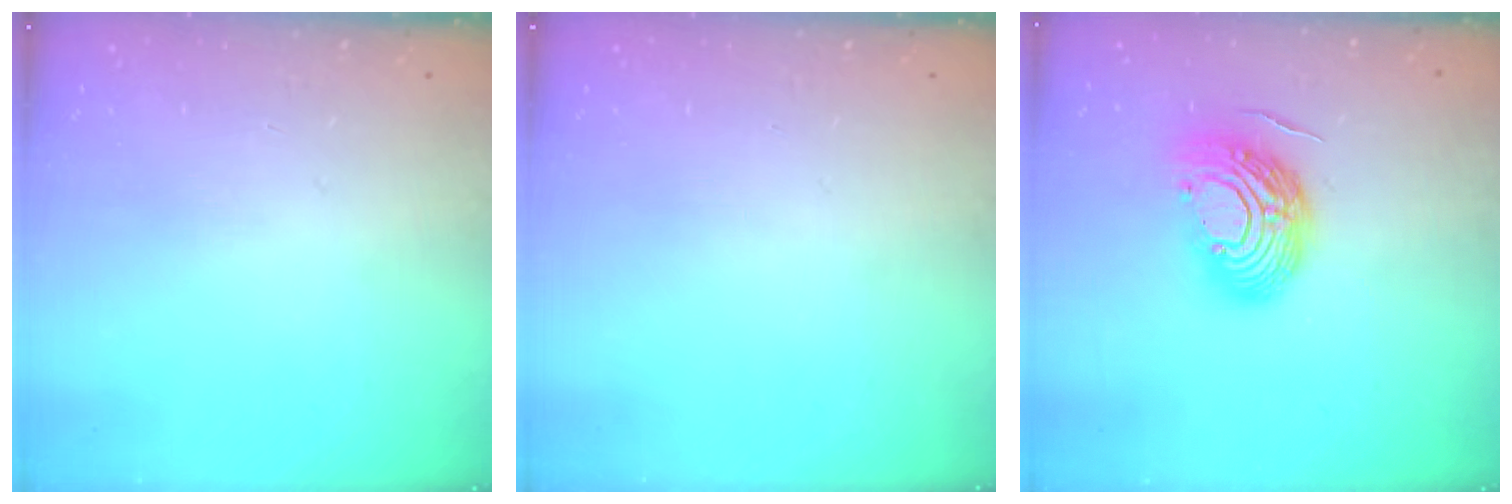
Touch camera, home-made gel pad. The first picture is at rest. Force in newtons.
{"total": 0.0}
{"total": 13.9, "press": 13.8, "slide": 1.6}